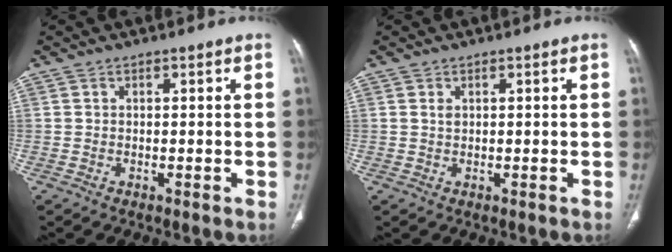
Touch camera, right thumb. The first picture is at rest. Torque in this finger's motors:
{"motor_torque": [0.36, 0.61, 0.31, 0.06, -0.08]}